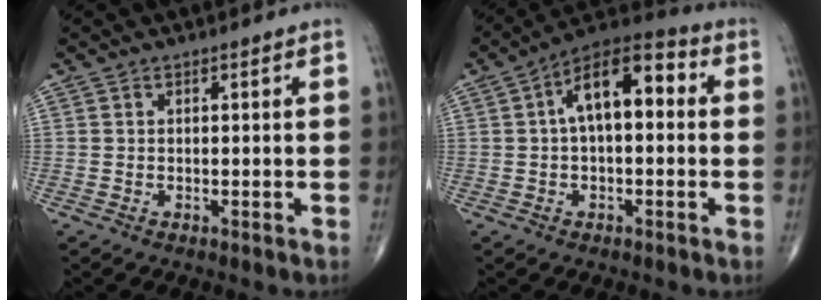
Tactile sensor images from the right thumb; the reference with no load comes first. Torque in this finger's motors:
{"motor_torque": [0.88, 2.34, 1.08, 0.03, 0.11]}